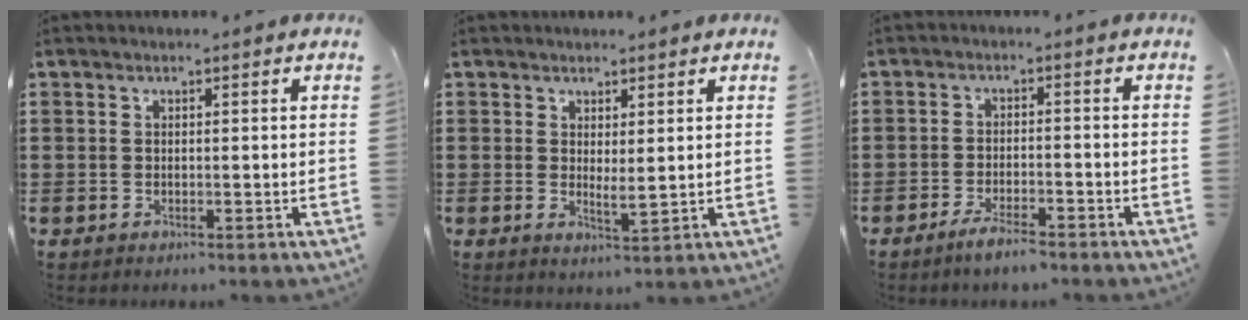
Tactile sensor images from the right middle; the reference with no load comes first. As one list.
[{"total": 2.3, "force": [1.3, 0.6, 1.8], "torque": [-0.022, -0.009, 0.022]}, {"total": 3.6, "force": [-3.0, 0.4, 2.0], "torque": [-0.042, 0.001, -0.057]}]